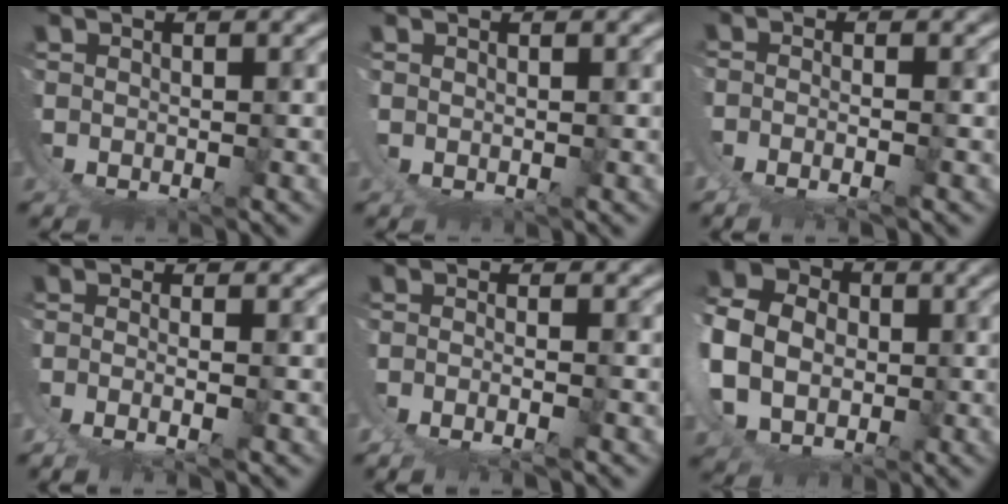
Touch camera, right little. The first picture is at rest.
{"total": 1.0, "force": [0.9, -0.3, 0.0], "torque": [0.000, 0.001, 0.014]}
{"total": 2.5, "force": [-0.6, 0.5, 2.4], "torque": [-0.048, -0.013, -0.002]}
{"total": 2.7, "force": [-0.3, 0.4, 2.6], "torque": [-0.063, -0.018, 0.006]}
{"total": 2.6, "force": [-0.8, 0.8, 2.4], "torque": [-0.047, -0.012, -0.006]}
{"total": 11.1, "force": [3.7, 8.2, 6.4], "torque": [-0.136, -0.013, 0.058]}